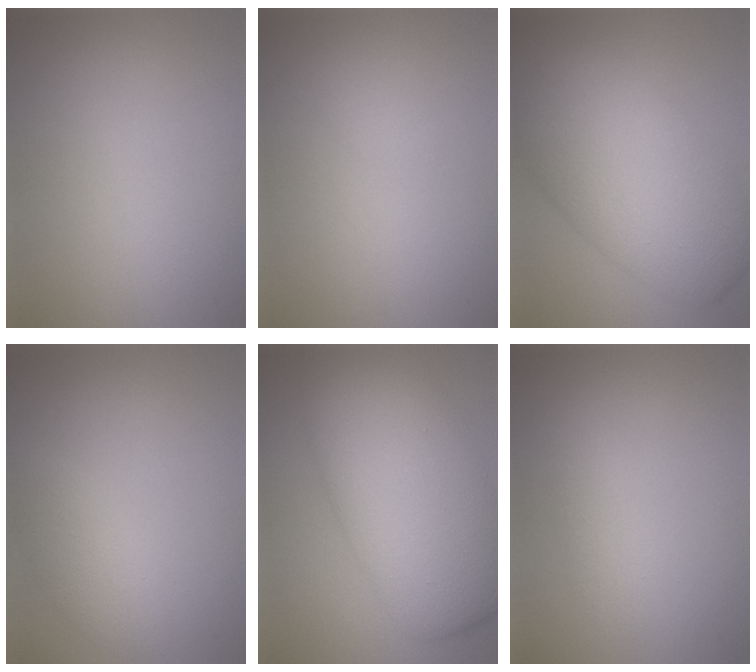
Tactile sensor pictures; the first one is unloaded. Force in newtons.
{"total": 0.6, "press": 0.6, "slide": 0.1}
{"total": 10.6, "press": 10.6, "slide": 0.4}
{"total": 2.5, "press": 2.5, "slide": 0.0}
{"total": 11.2, "press": 11.2, "slide": 0.3}
{"total": 1.5, "press": 1.5, "slide": 0.1}